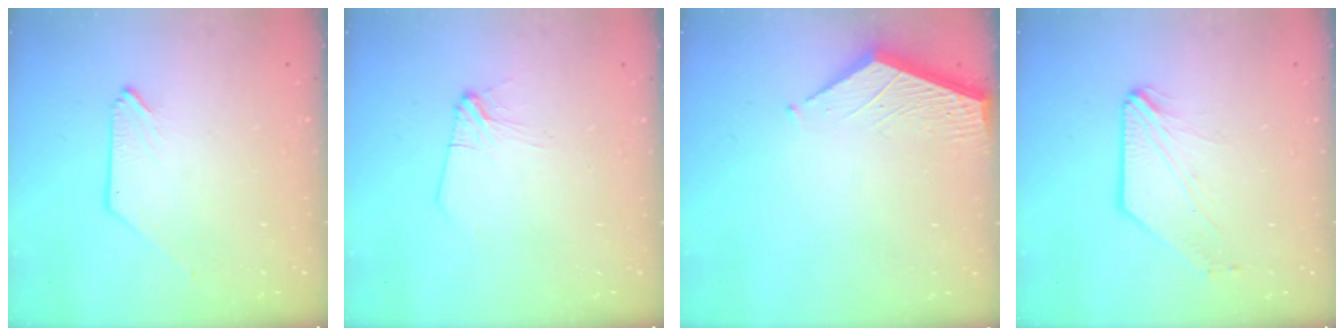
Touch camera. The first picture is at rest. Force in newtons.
{"total": 2.9, "press": 2.9, "slide": 0.4}
{"total": 3.4, "press": 3.4, "slide": 0.4}
{"total": 1.3, "press": 1.3, "slide": 0.3}